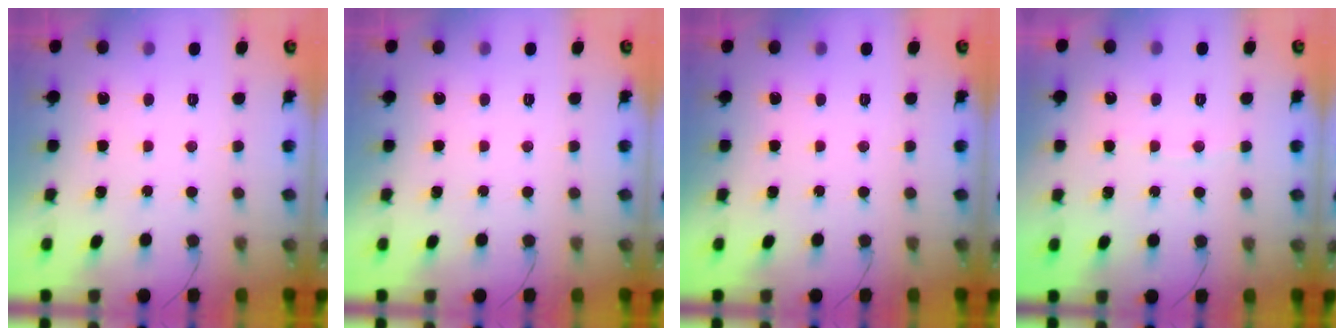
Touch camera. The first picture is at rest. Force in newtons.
{"total": 0.0}
{"total": 0.0}
{"total": 2.6, "press": 2.6, "slide": 0.4}